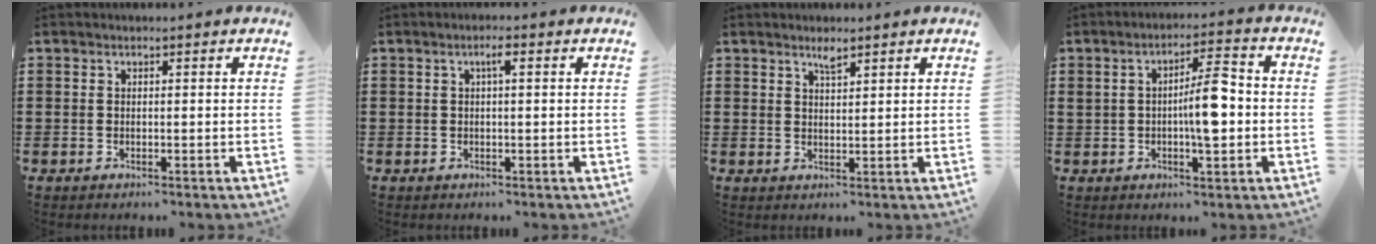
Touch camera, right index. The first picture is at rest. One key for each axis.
{"total": 1.9, "fx": 0.4, "fy": 0.3, "fz": 1.8, "tx": -0.029, "ty": 0.002, "tz": 0.003}
{"total": 2.0, "fx": 1.6, "fy": 0.4, "fz": 1.1, "tx": -0.023, "ty": 0.002, "tz": 0.029}
{"total": 7.5, "fx": -0.4, "fy": 2.1, "fz": 7.2, "tx": -0.119, "ty": 0.008, "tz": -0.012}